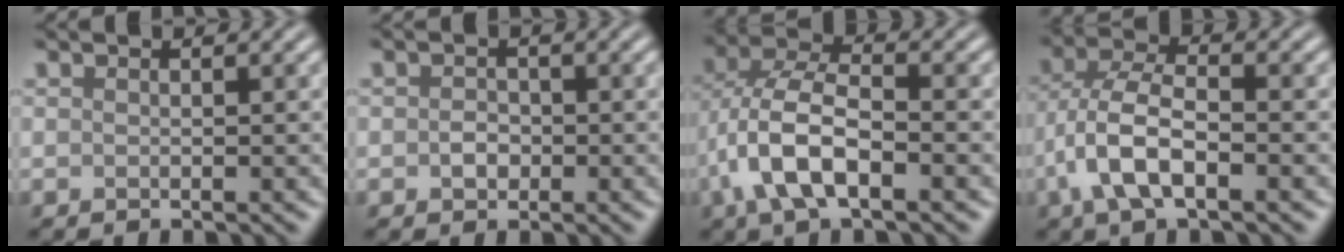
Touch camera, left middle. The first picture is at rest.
{"total": 1.3, "force": [-0.2, 1.1, 0.7], "torque": [-0.013, 0.000, -0.008]}
{"total": 7.3, "force": [-2.2, 3.6, 6.0], "torque": [-0.130, 0.009, -0.050]}
{"total": 6.0, "force": [-2.0, 2.8, 4.9], "torque": [-0.105, 0.006, -0.046]}